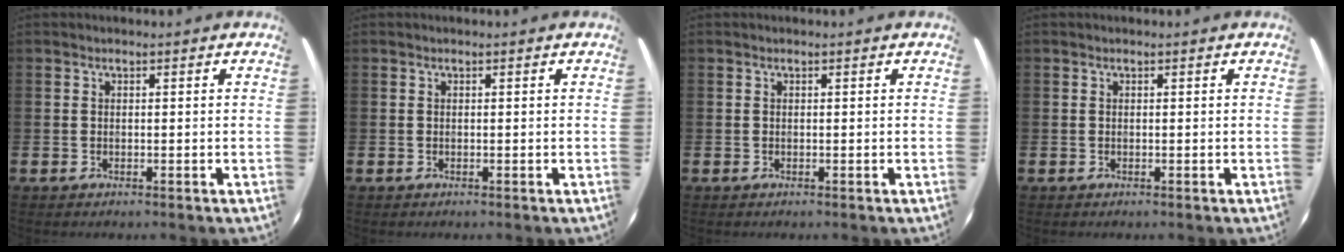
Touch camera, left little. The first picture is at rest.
{"total": 0.0}
{"total": 0.0}
{"total": 0.0}